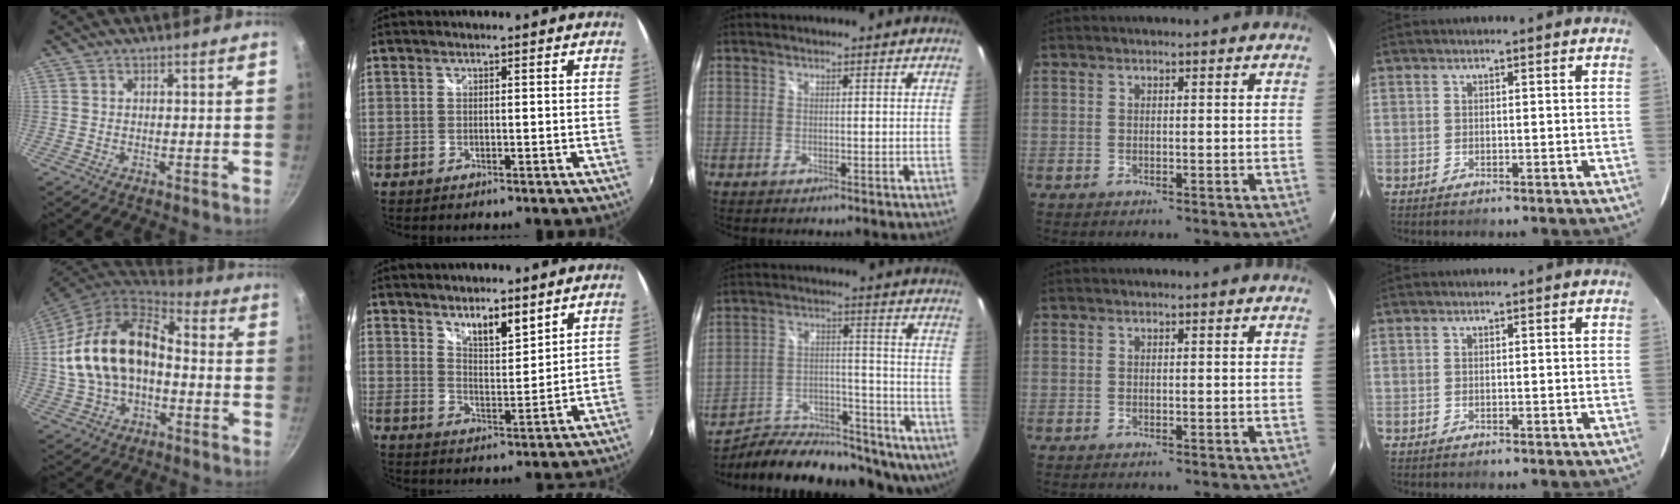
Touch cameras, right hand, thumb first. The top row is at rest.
{"thumb": {"total": 16.9, "force": [-1.6, 10.5, 13.1], "torque": [-0.226, 0.044, -0.039]}, "index": {"total": 6.6, "force": [5.2, 1.8, 3.6], "torque": [-0.050, 0.001, 0.089]}, "middle": {"total": 23.8, "force": [-18.2, 9.5, 12.0], "torque": [-0.202, -0.010, -0.251]}}